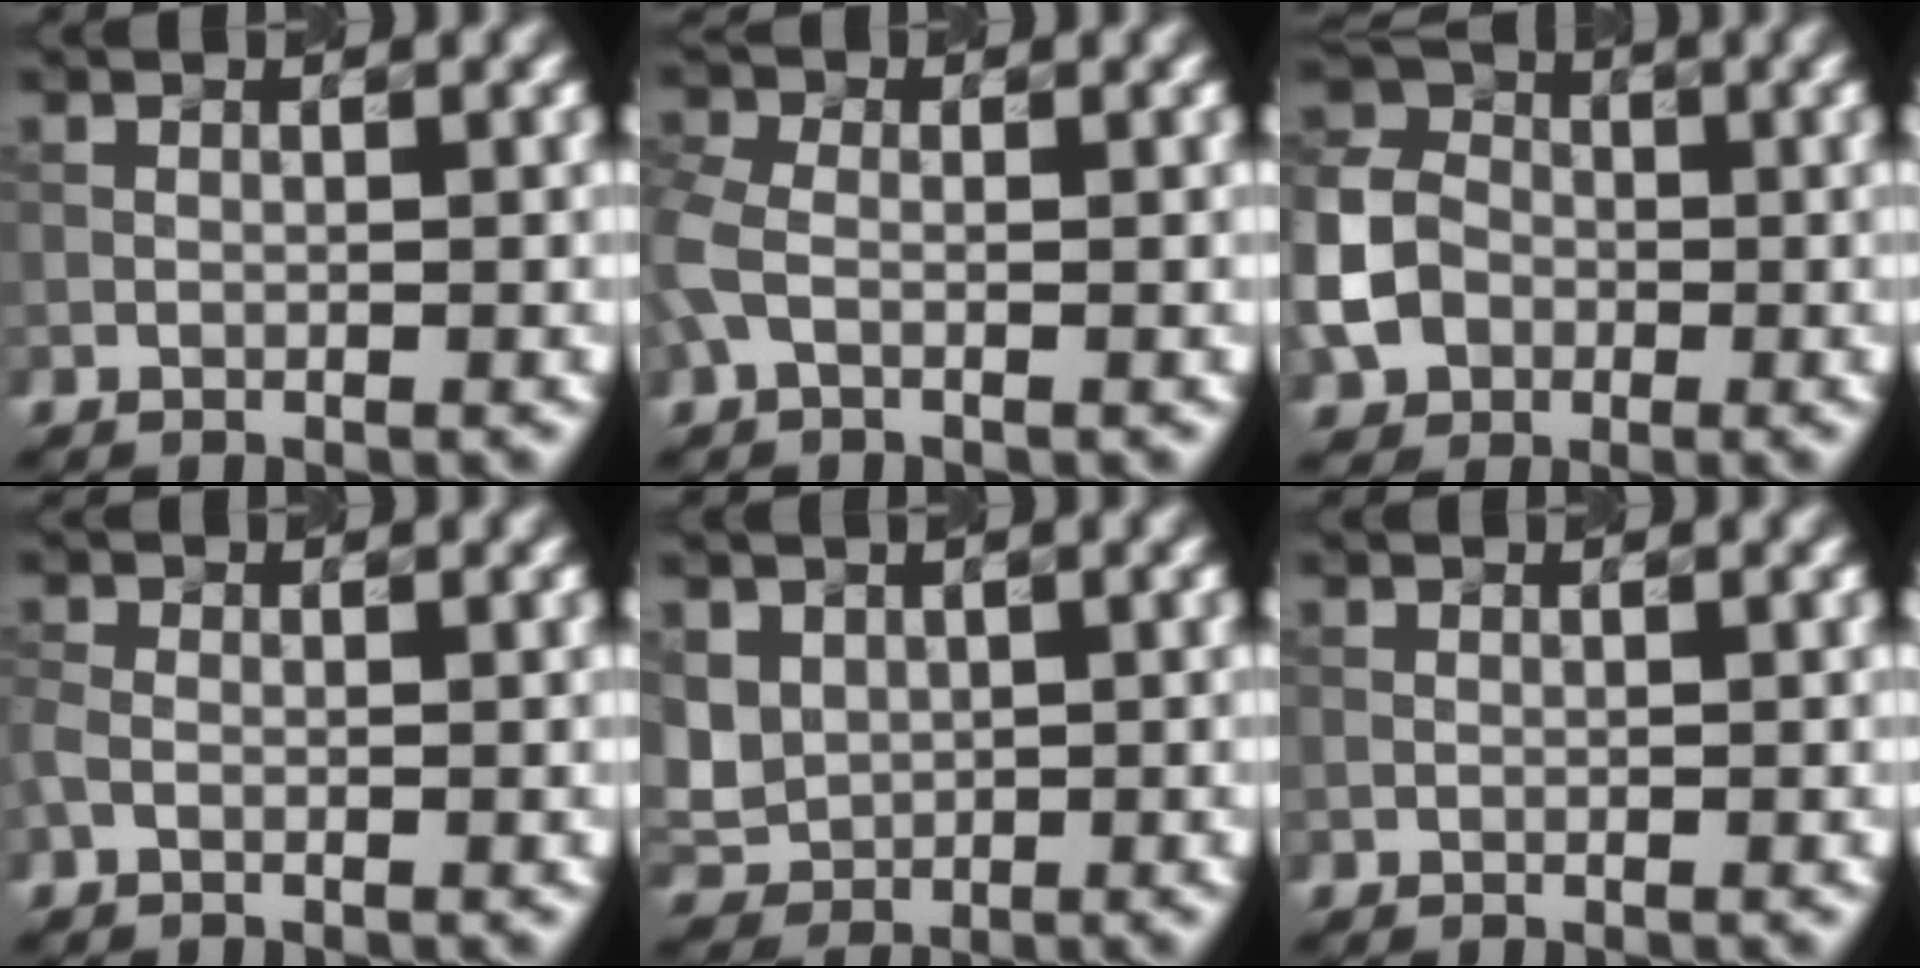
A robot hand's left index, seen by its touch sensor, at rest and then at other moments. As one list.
[{"total": 2.5, "force": [-0.3, 1.8, 1.8], "torque": [-0.054, 0.004, -0.016]}, {"total": 6.2, "force": [-1.8, 5.3, 2.8], "torque": [-0.072, 0.004, -0.052]}, {"total": 1.4, "force": [-0.6, 0.9, 0.8], "torque": [-0.026, 0.000, -0.016]}, {"total": 3.5, "force": [0.9, 3.1, 1.3], "torque": [-0.040, 0.003, 0.021]}, {"total": 0.0}]